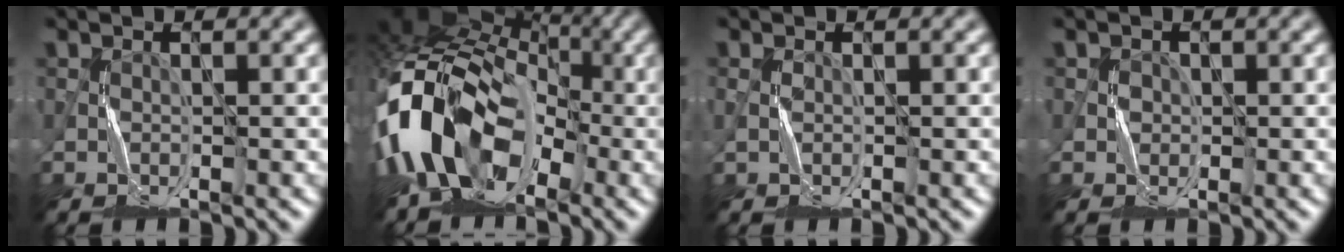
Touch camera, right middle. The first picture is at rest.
{"total": 14.6, "force": [-4.7, 9.6, 9.9], "torque": [-0.188, -0.005, -0.095]}
{"total": 0.0}
{"total": 1.3, "force": [0.3, 1.3, 0.0], "torque": [-0.001, 0.003, 0.001]}